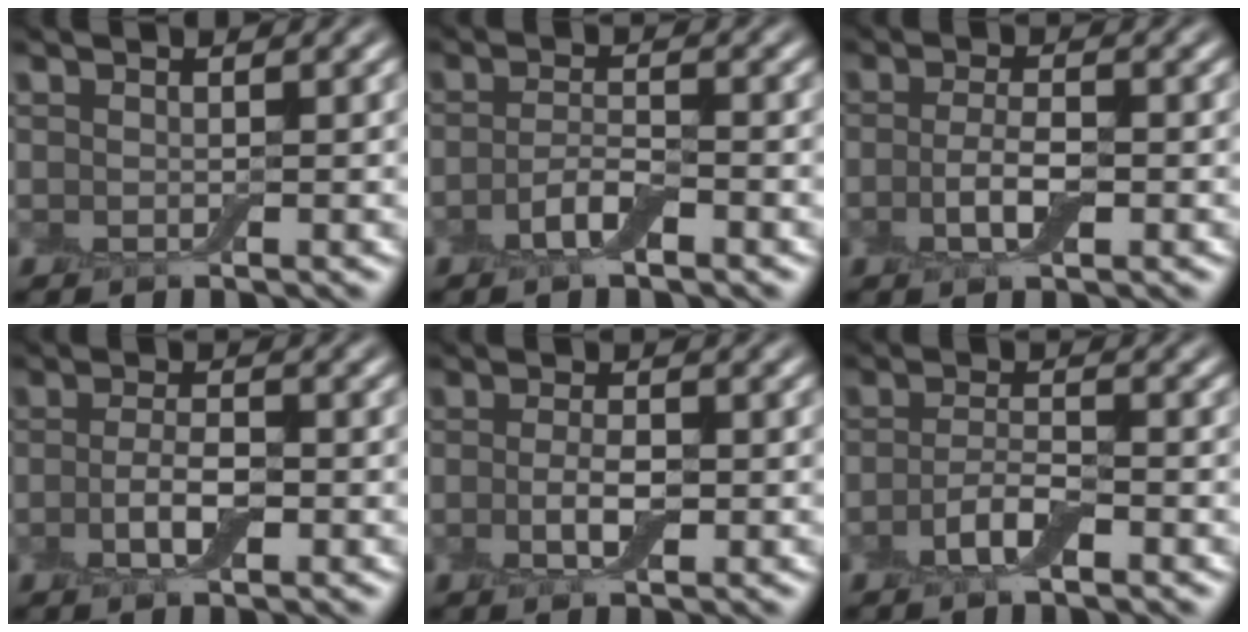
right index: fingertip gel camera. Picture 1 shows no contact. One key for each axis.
{"total": 2.5, "fx": -1.3, "fy": 0.8, "fz": 2.0, "tx": -0.044, "ty": 0.004, "tz": -0.031}
{"total": 2.9, "fx": -0.7, "fy": 1.0, "fz": 2.6, "tx": -0.056, "ty": -0.002, "tz": -0.015}
{"total": 2.8, "fx": -0.7, "fy": 1.1, "fz": 2.5, "tx": -0.052, "ty": -0.001, "tz": -0.017}
{"total": 2.6, "fx": -0.5, "fy": 1.1, "fz": 2.3, "tx": -0.050, "ty": -0.004, "tz": -0.012}
{"total": 2.8, "fx": -1.3, "fy": 1.0, "fz": 2.4, "tx": -0.050, "ty": 0.002, "tz": -0.031}